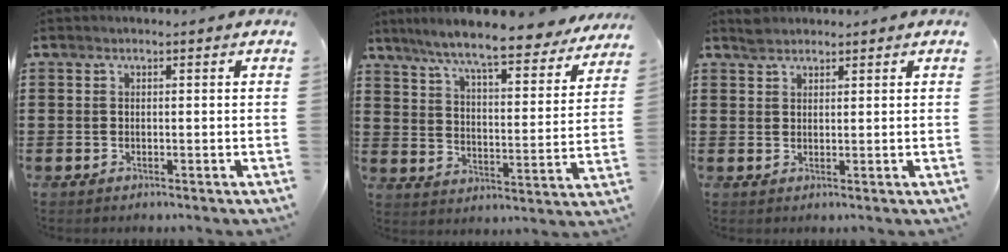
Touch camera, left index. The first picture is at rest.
{"total": 8.6, "force": [7.5, -0.3, 4.1], "torque": [-0.102, -0.050, 0.123]}
{"total": 1.9, "force": [1.8, 0.6, 0.2], "torque": [-0.007, 0.003, 0.036]}